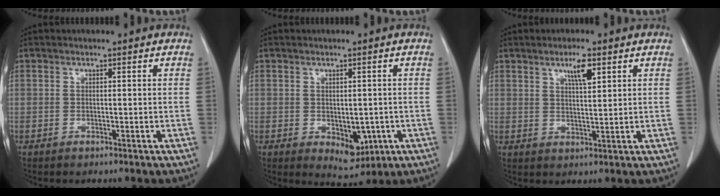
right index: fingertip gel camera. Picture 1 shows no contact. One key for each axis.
{"total": 5.2, "fx": -1.4, "fy": 3.0, "fz": 4.0, "tx": -0.046, "ty": -0.008, "tz": -0.005}
{"total": 4.1, "fx": 2.3, "fy": 0.7, "fz": 3.3, "tx": -0.058, "ty": -0.001, "tz": 0.040}